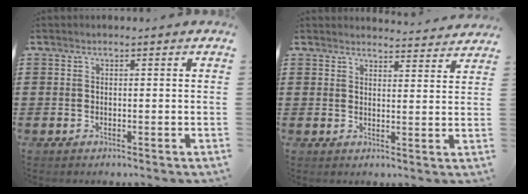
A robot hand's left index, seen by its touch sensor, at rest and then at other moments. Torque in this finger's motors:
{"motor_torque": [2.07, -0.07, -0.02, -0.01]}